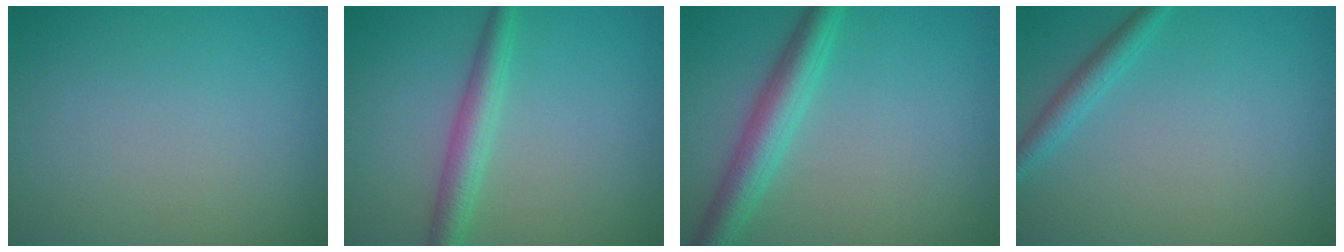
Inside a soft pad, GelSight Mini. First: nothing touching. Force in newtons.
{"total": 3.0, "press": 3.0, "slide": 0.1}
{"total": 4.0, "press": 4.0, "slide": 0.3}
{"total": 1.8, "press": 1.8, "slide": 0.1}